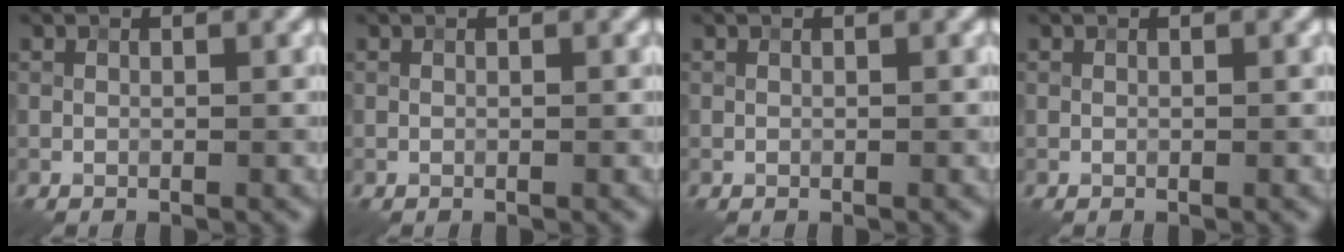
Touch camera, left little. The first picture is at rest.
{"total": 0.0}
{"total": 0.0}
{"total": 0.0}